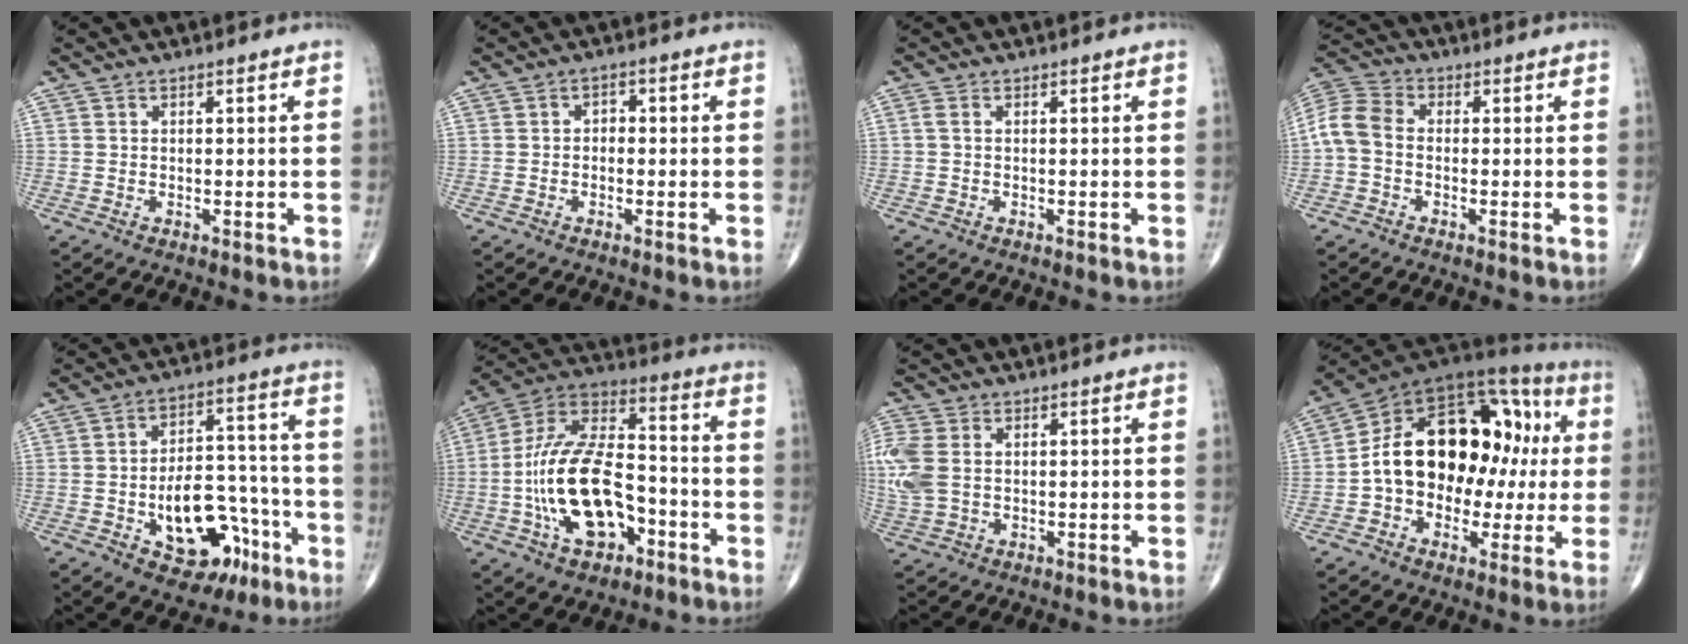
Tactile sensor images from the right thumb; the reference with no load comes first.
{"total": 1.9, "force": [-0.3, 1.5, 1.2], "torque": [-0.006, 0.009, -0.013]}
{"total": 1.0, "force": [0.1, 0.5, 0.8], "torque": [-0.022, 0.002, -0.001]}
{"total": 7.0, "force": [-0.8, 4.9, 4.9], "torque": [-0.096, 0.019, -0.034]}
{"total": 16.5, "force": [-6.7, 9.9, 11.4], "torque": [-0.124, 0.056, -0.088]}
{"total": 20.4, "force": [-5.6, 11.2, 16.2], "torque": [-0.288, 0.045, -0.099]}
{"total": 8.2, "force": [0.9, 5.6, 6.0], "torque": [-0.169, 0.009, 0.026]}
{"total": 23.5, "force": [0.6, 15.4, 17.7], "torque": [-0.247, 0.061, 0.009]}